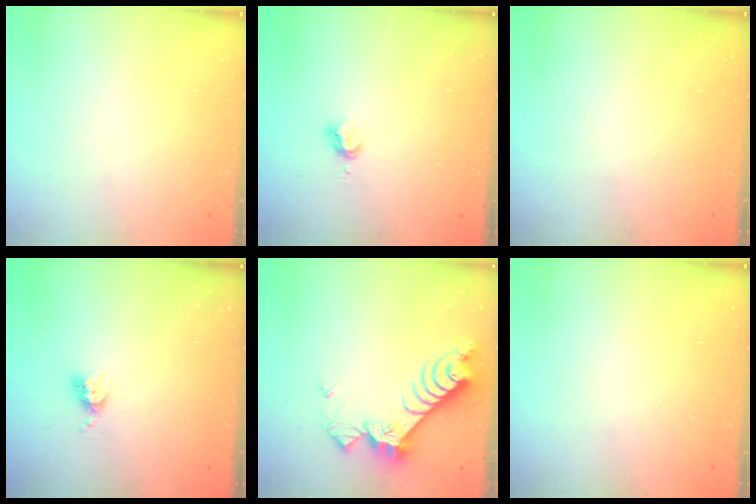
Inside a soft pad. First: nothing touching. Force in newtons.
{"total": 2.9, "press": 2.8, "slide": 0.4}
{"total": 0.0}
{"total": 5.2, "press": 5.2, "slide": 0.6}
{"total": 8.4, "press": 8.4, "slide": 1.0}
{"total": 0.0}